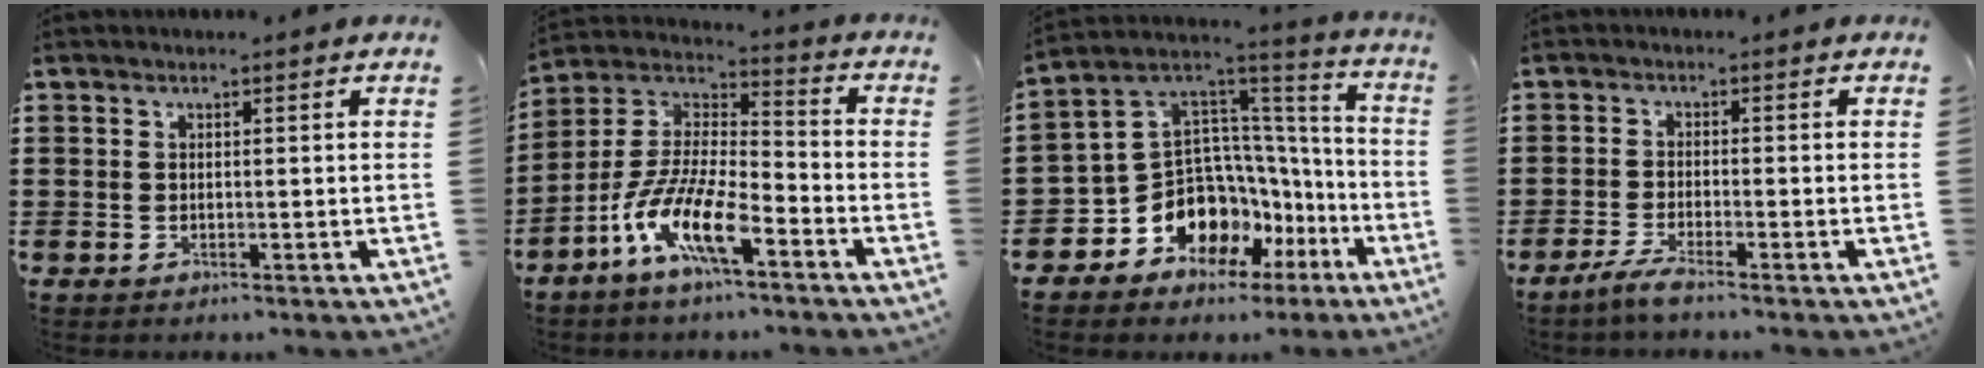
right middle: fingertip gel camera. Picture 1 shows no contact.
{"total": 11.2, "force": [-7.2, 2.8, 8.0], "torque": [-0.196, -0.020, -0.151]}
{"total": 11.1, "force": [-5.8, 8.6, 3.9], "torque": [-0.129, -0.016, -0.110]}
{"total": 3.0, "force": [-2.5, 0.0, 1.7], "torque": [-0.044, -0.006, -0.051]}